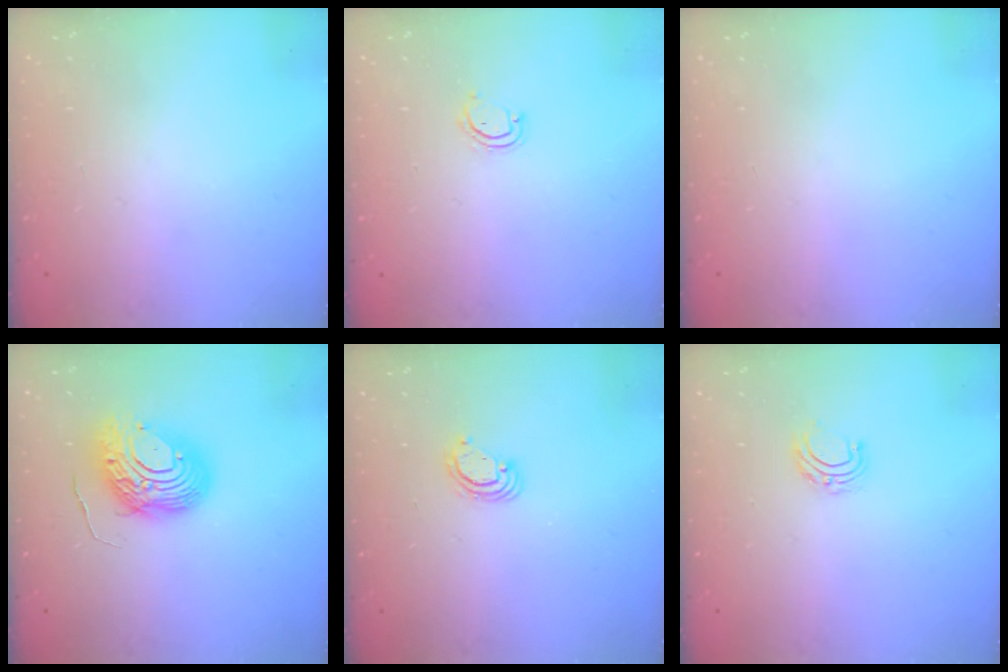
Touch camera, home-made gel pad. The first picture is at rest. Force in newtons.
{"total": 3.3, "press": 3.3, "slide": 0.2}
{"total": 0.0}
{"total": 12.3, "press": 12.3, "slide": 1.1}
{"total": 3.9, "press": 3.8, "slide": 0.4}
{"total": 5.0, "press": 5.0, "slide": 0.4}